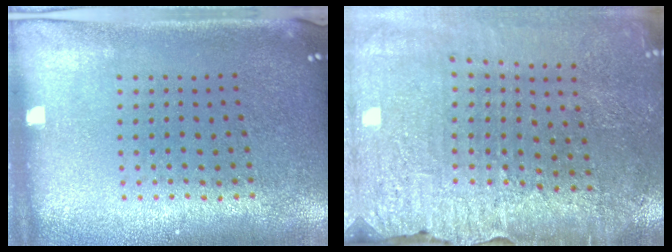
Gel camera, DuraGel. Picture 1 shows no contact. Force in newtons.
{"total": 3.5, "press": 3.4, "slide": 0.8}